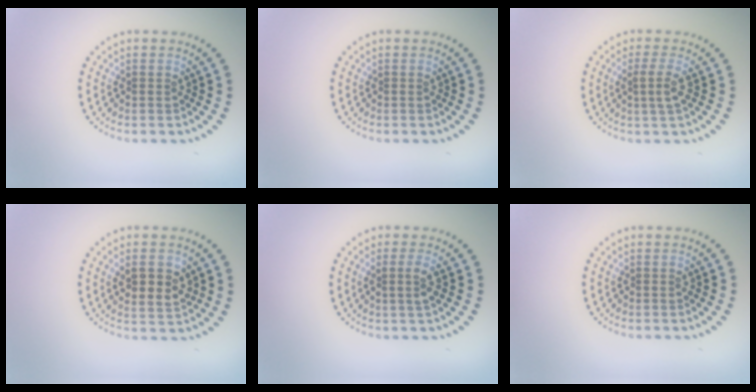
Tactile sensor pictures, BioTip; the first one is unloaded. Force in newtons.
{"total": 0.0}
{"total": 1.9, "press": 1.5, "slide": 1.1}
{"total": 3.2, "press": 3.1, "slide": 0.6}
{"total": 1.3, "press": 1.1, "slide": 0.6}
{"total": 0.0}